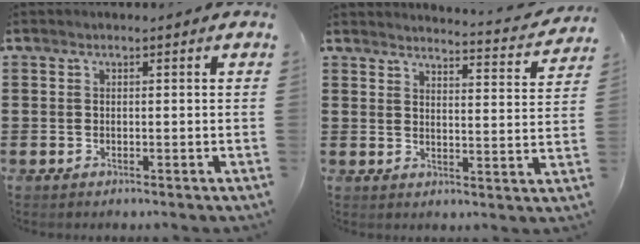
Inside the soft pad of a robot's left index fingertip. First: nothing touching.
{"total": 3.5, "force": [3.4, -0.3, 0.8], "torque": [-0.023, -0.029, 0.054]}